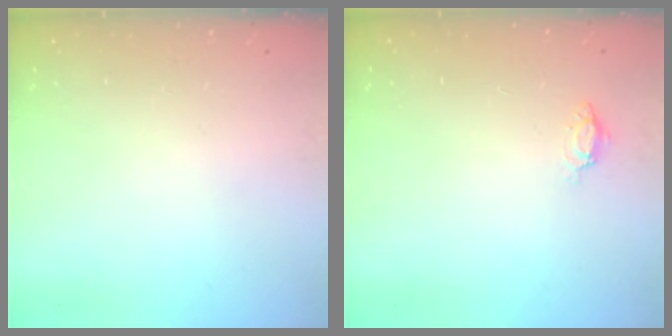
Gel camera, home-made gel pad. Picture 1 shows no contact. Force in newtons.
{"total": 3.6, "press": 3.6, "slide": 0.4}